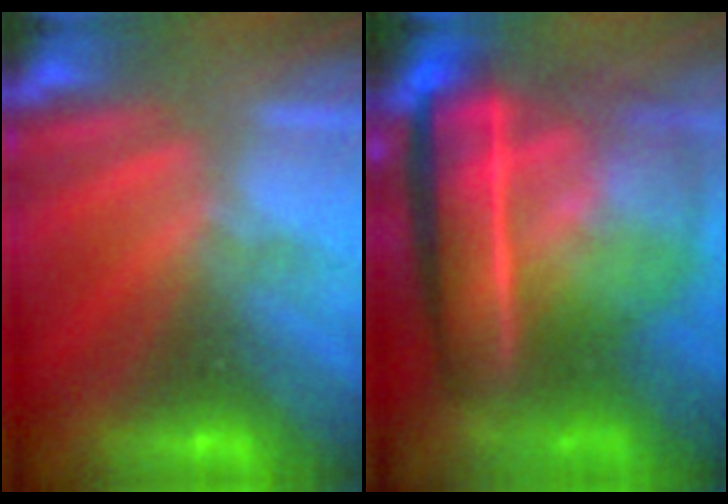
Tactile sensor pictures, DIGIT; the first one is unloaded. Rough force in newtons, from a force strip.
{"total": 7.5}